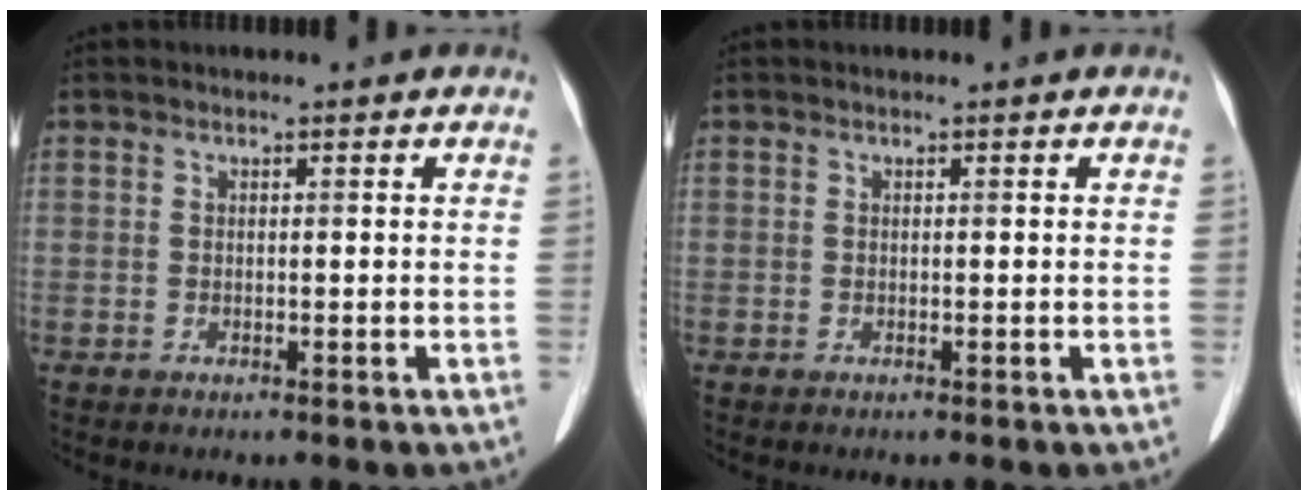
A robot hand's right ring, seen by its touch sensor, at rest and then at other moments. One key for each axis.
{"total": 0.0}